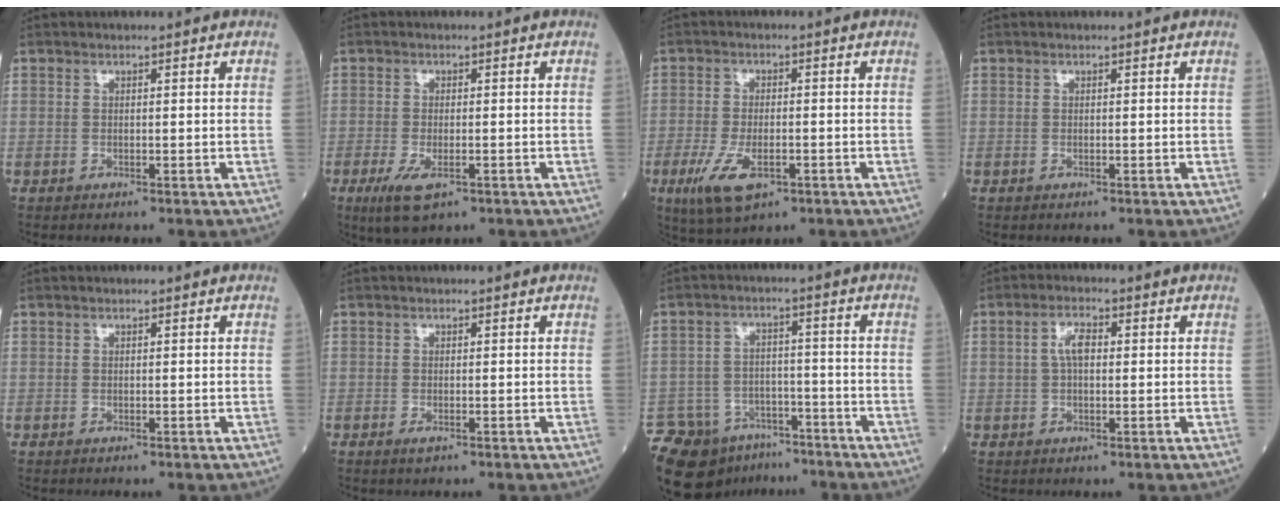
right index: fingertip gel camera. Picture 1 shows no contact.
{"total": 4.9, "force": [-2.3, 1.8, 3.9], "torque": [-0.082, -0.011, -0.031]}
{"total": 7.3, "force": [-3.2, 3.0, 5.8], "torque": [-0.119, -0.012, -0.046]}
{"total": 0.0}
{"total": 0.0}
{"total": 0.8, "force": [-0.3, 0.3, 0.6], "torque": [-0.012, -0.001, 0.001]}
{"total": 13.6, "force": [-10.0, 8.2, 4.1], "torque": [-0.090, 0.018, -0.146]}
{"total": 3.4, "force": [0.5, 1.4, 3.1], "torque": [-0.063, 0.012, 0.010]}